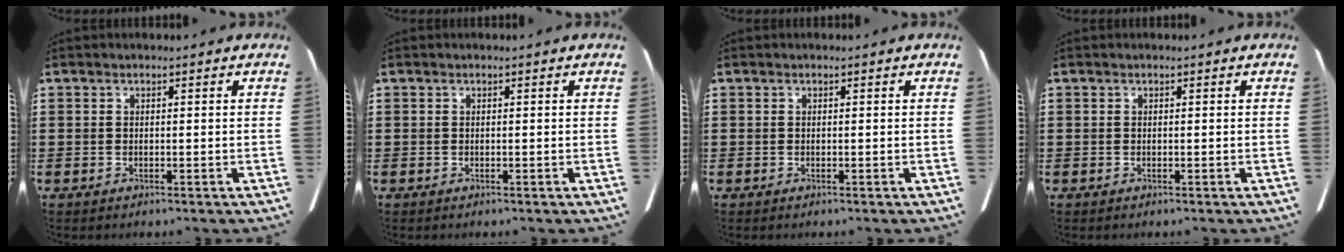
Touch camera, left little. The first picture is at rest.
{"total": 0.0}
{"total": 0.0}
{"total": 0.0}